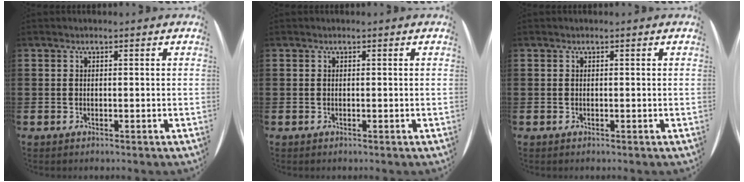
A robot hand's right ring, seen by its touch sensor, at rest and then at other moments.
{"total": 0.0}
{"total": 0.0}